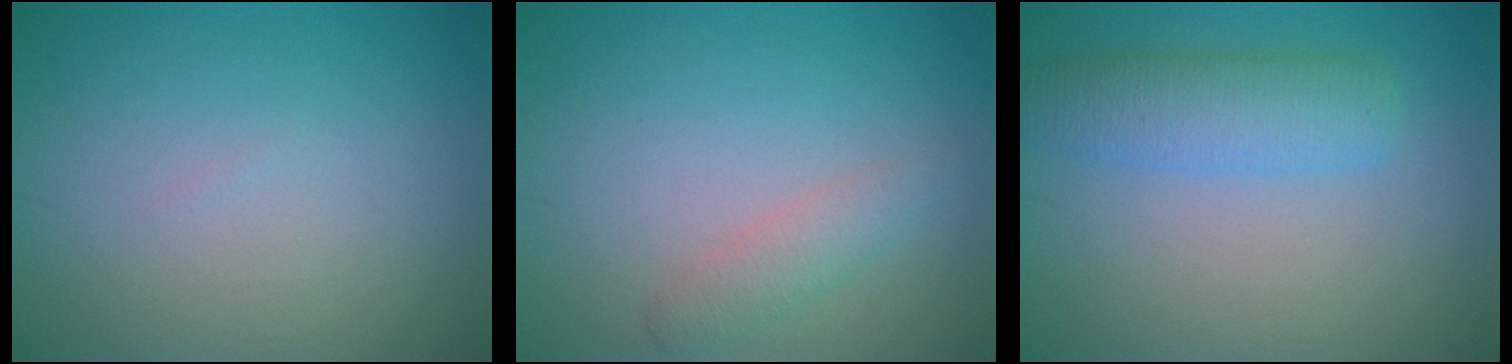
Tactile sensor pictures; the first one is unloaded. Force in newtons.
{"total": 1.9, "press": 1.9, "slide": 0.0}
{"total": 4.2, "press": 4.2, "slide": 0.2}